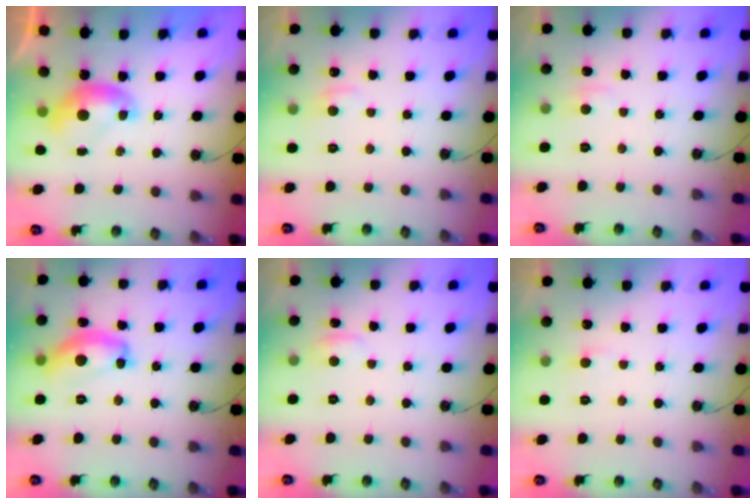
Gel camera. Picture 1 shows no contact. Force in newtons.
{"total": 0.8, "press": 0.1, "slide": 0.8}
{"total": 1.6, "press": 1.6, "slide": 0.4}
{"total": 9.6, "press": 9.6, "slide": 0.8}
{"total": 1.3, "press": 1.0, "slide": 0.7}
{"total": 1.7, "press": 1.6, "slide": 0.5}